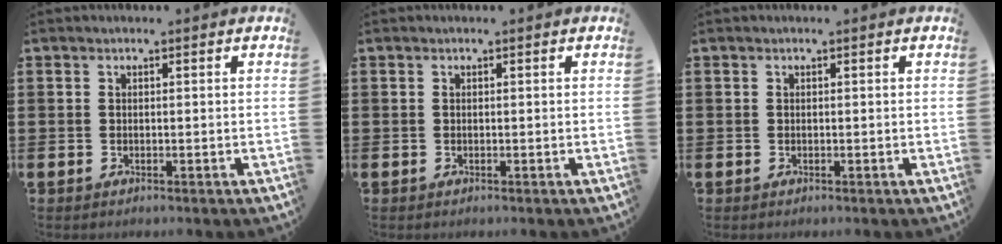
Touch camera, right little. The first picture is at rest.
{"total": 0.0}
{"total": 0.0}